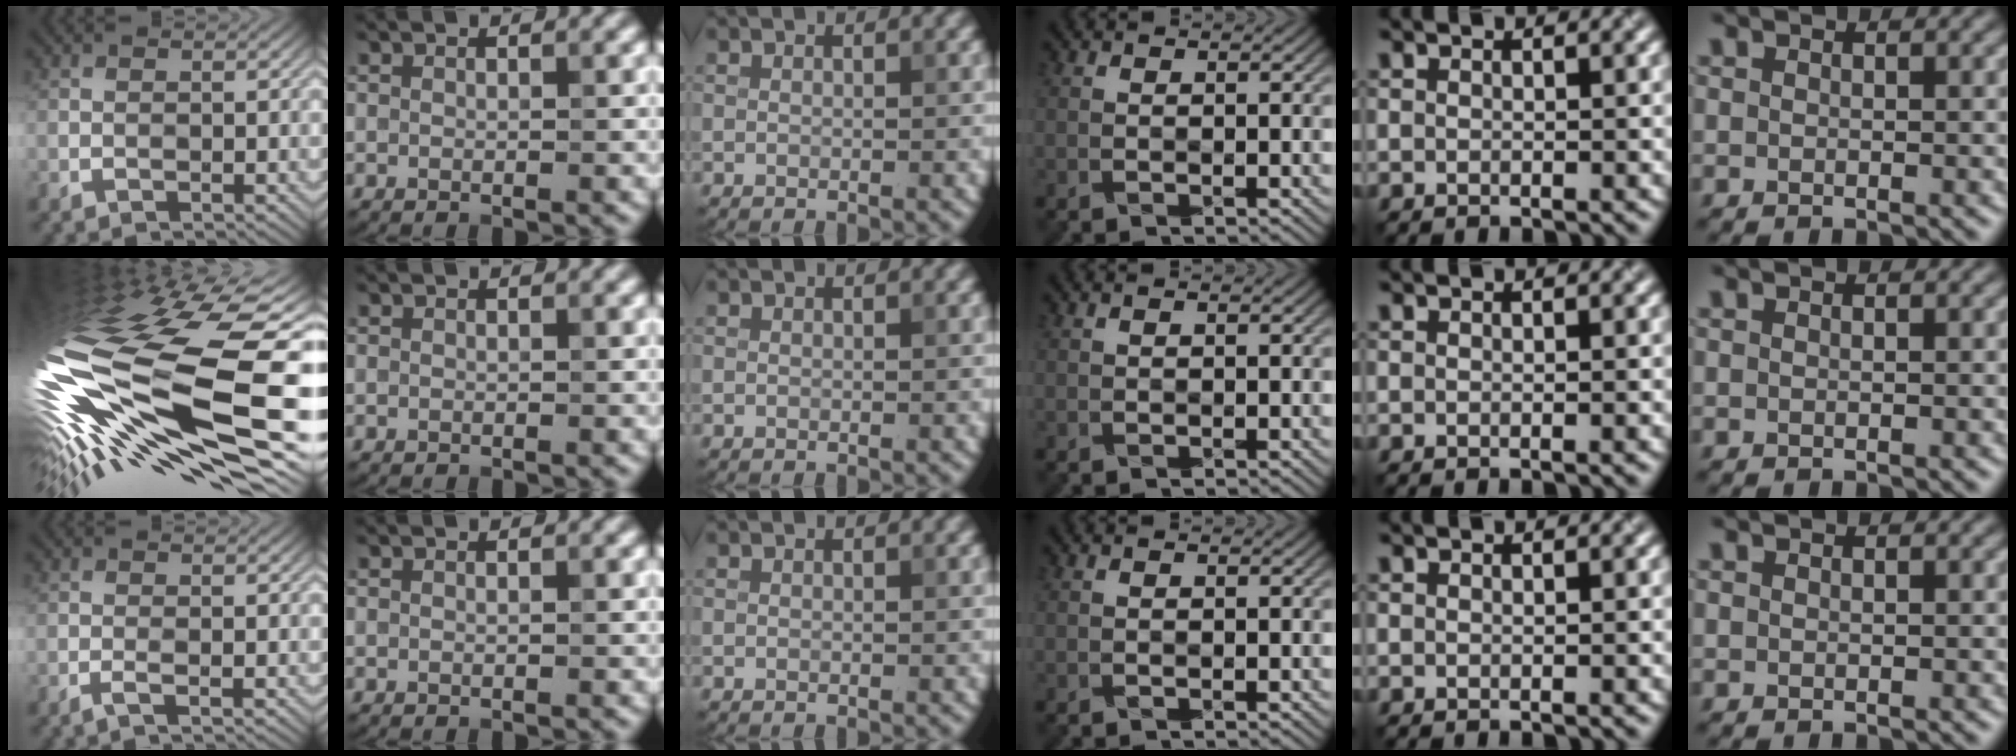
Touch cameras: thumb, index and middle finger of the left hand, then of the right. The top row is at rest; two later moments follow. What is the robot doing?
{"motion": "wrap", "object": "bandana"}